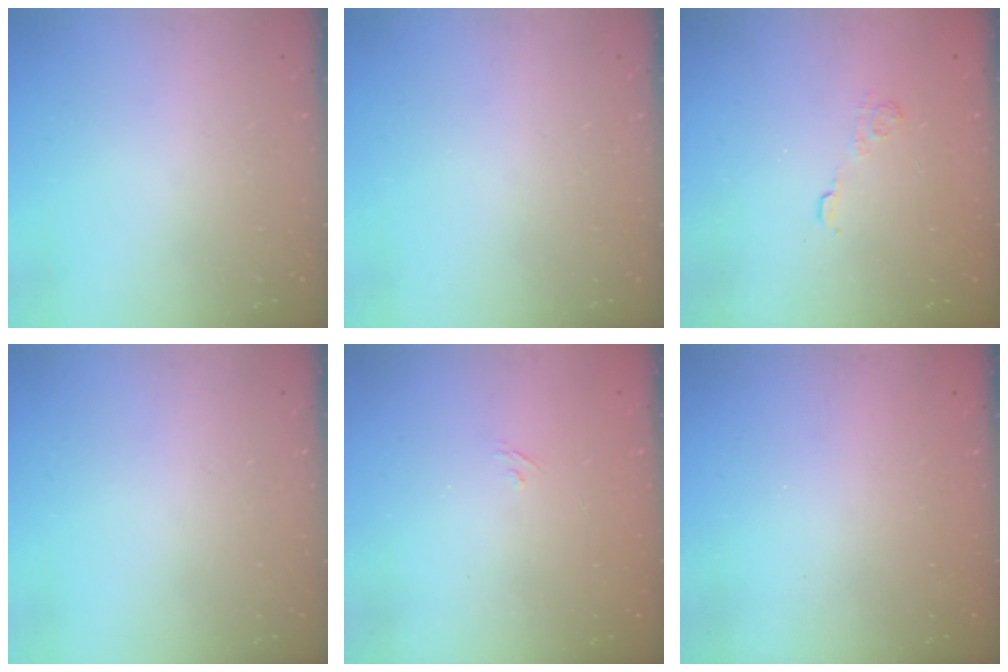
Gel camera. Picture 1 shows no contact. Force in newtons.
{"total": 0.0}
{"total": 2.9, "press": 2.5, "slide": 1.6}
{"total": 0.0}
{"total": 2.0, "press": 1.7, "slide": 1.2}
{"total": 2.4, "press": 2.3, "slide": 0.7}